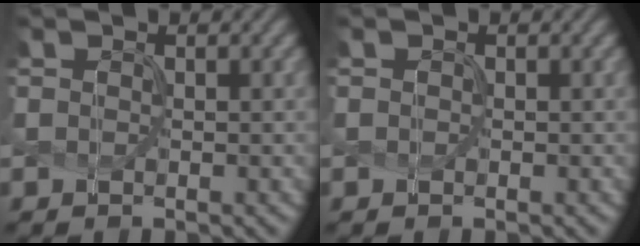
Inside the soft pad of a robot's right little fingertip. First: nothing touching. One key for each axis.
{"total": 0.0}